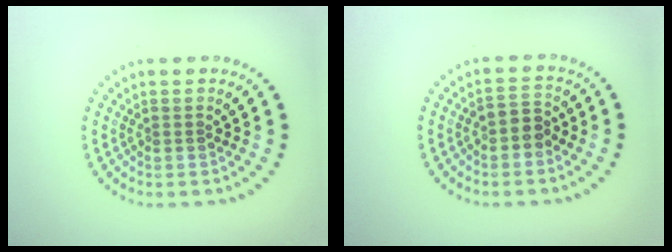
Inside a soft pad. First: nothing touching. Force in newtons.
{"total": 1.9, "press": 1.8, "slide": 0.7}